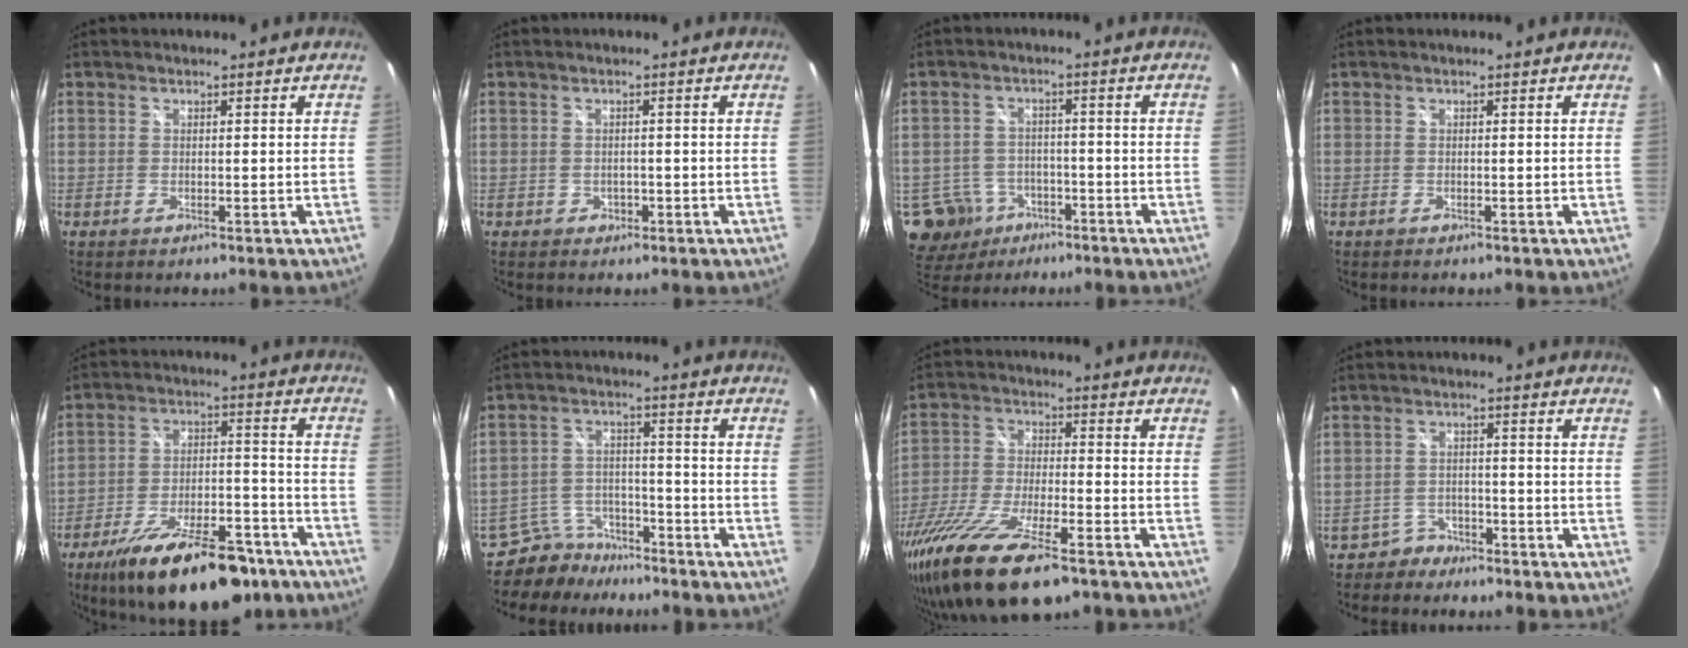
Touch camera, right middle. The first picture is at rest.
{"total": 1.6, "force": [-0.6, 1.5, 0.4], "torque": [-0.006, 0.000, -0.005]}
{"total": 9.1, "force": [-4.9, 7.1, 2.9], "torque": [-0.083, 0.007, -0.067]}
{"total": 0.0}
{"total": 21.9, "force": [-15.8, 8.5, 12.7], "torque": [-0.217, -0.009, -0.229]}
{"total": 9.0, "force": [-7.9, 4.2, 1.0], "torque": [-0.043, 0.016, -0.126]}
{"total": 20.8, "force": [-14.6, 5.5, 13.8], "torque": [-0.286, -0.065, -0.263]}
{"total": 3.6, "force": [-2.9, 2.1, -0.5], "torque": [0.004, 0.014, -0.052]}